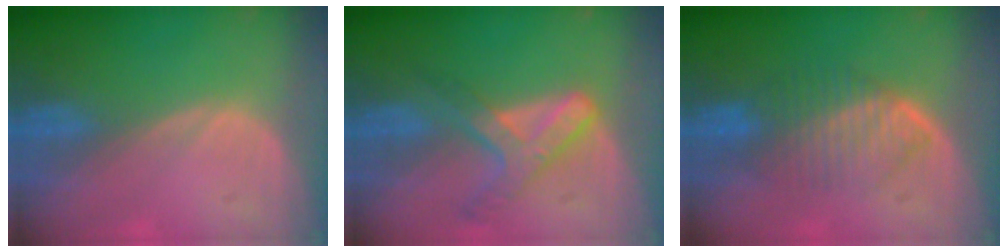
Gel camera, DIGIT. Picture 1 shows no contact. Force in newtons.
{"total": 7.0, "press": 5.9, "slide": 3.7}
{"total": 6.6, "press": 6.5, "slide": 1.3}